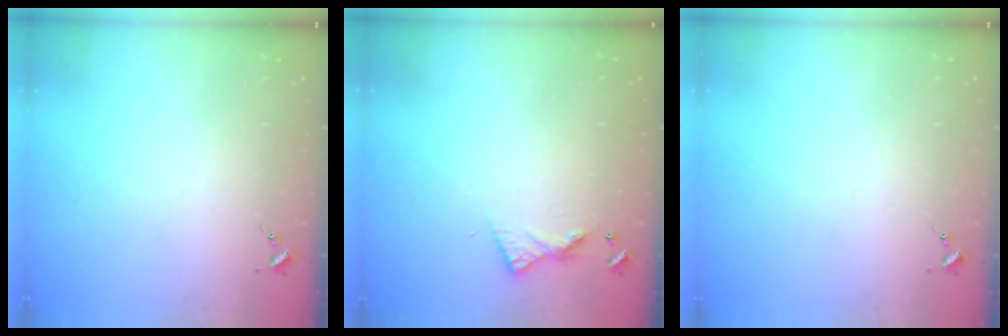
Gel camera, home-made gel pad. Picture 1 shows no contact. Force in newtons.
{"total": 6.1, "press": 6.1, "slide": 0.6}
{"total": 0.0}